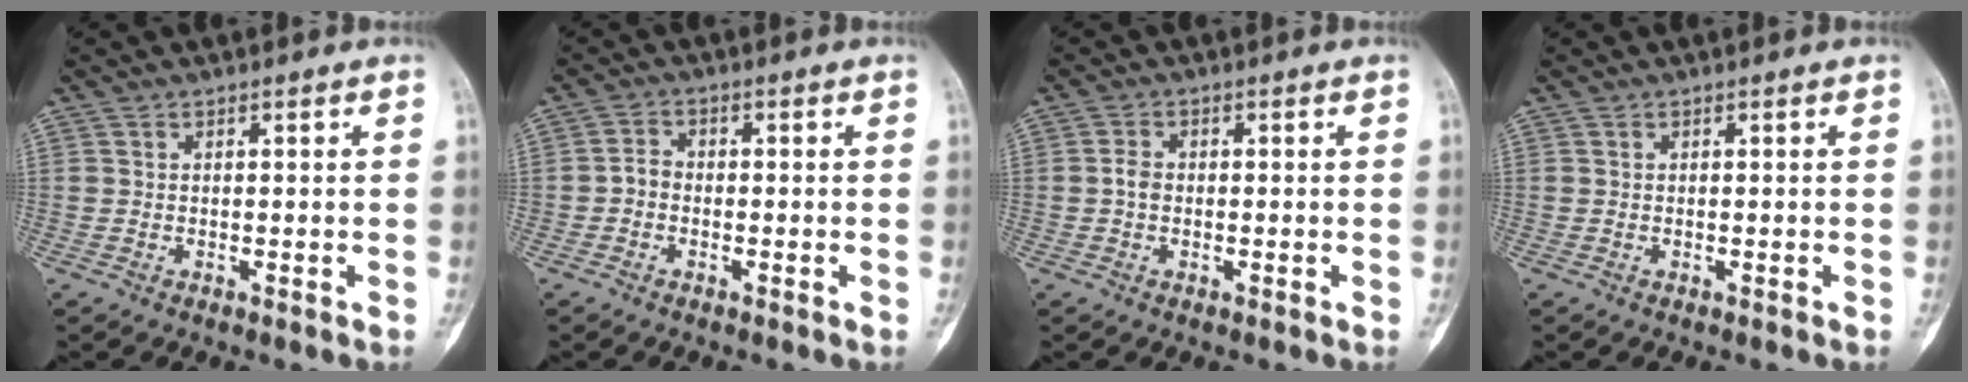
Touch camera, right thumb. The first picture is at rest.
{"total": 2.4, "force": [-0.8, 1.9, 1.2], "torque": [-0.012, 0.010, -0.022]}
{"total": 2.1, "force": [-0.2, 1.6, 1.3], "torque": [-0.019, 0.005, -0.009]}
{"total": 0.0}